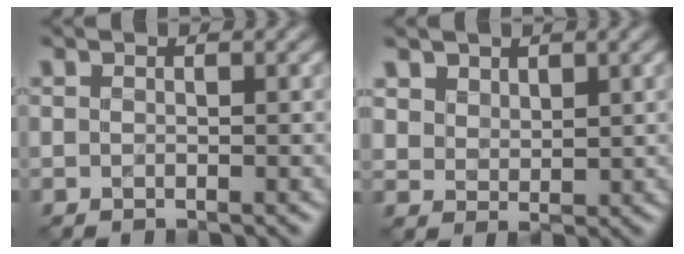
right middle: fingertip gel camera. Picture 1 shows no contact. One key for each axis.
{"total": 2.6, "fx": 1.8, "fy": 1.9, "fz": 0.5, "tx": -0.029, "ty": 0.000, "tz": 0.049}